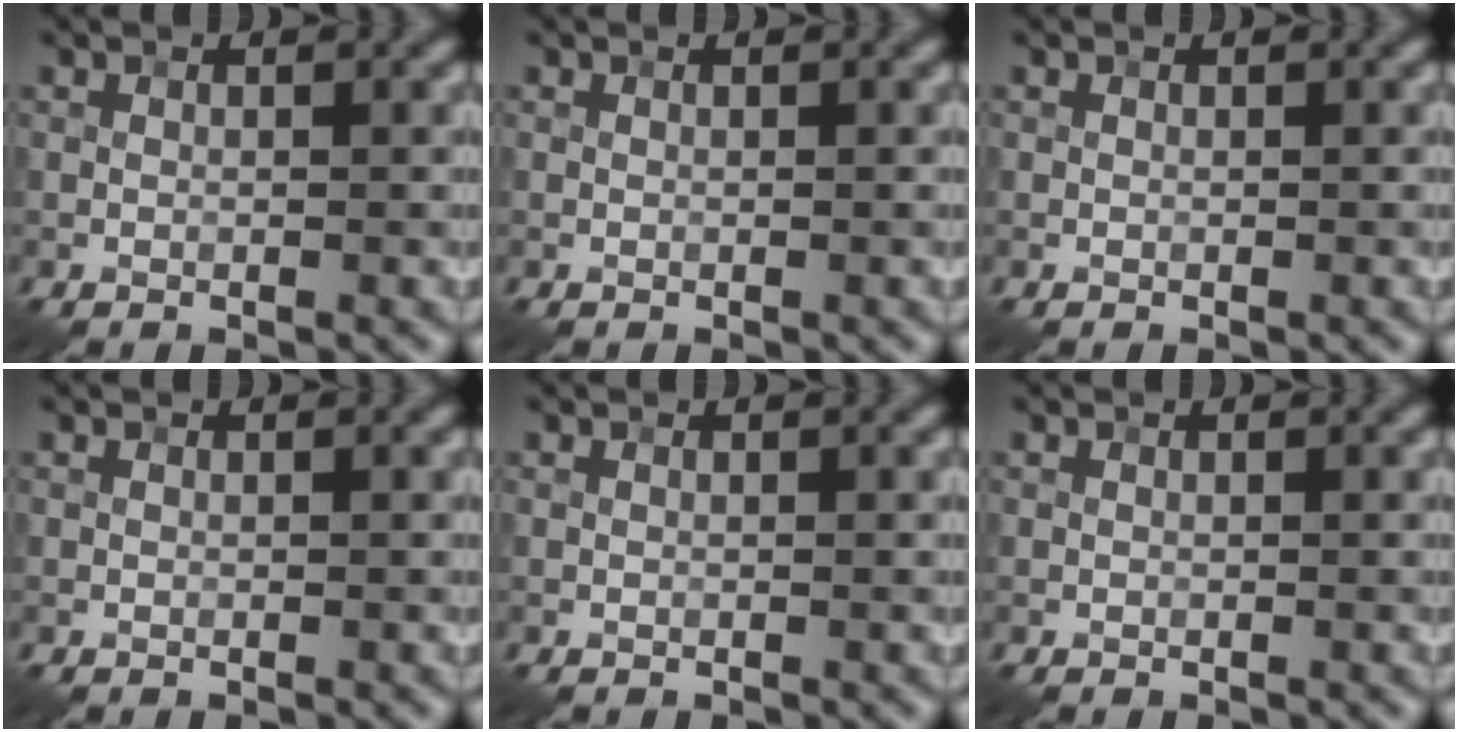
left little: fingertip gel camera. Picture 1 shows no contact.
{"total": 0.0}
{"total": 0.0}
{"total": 0.0}
{"total": 0.0}
{"total": 0.0}